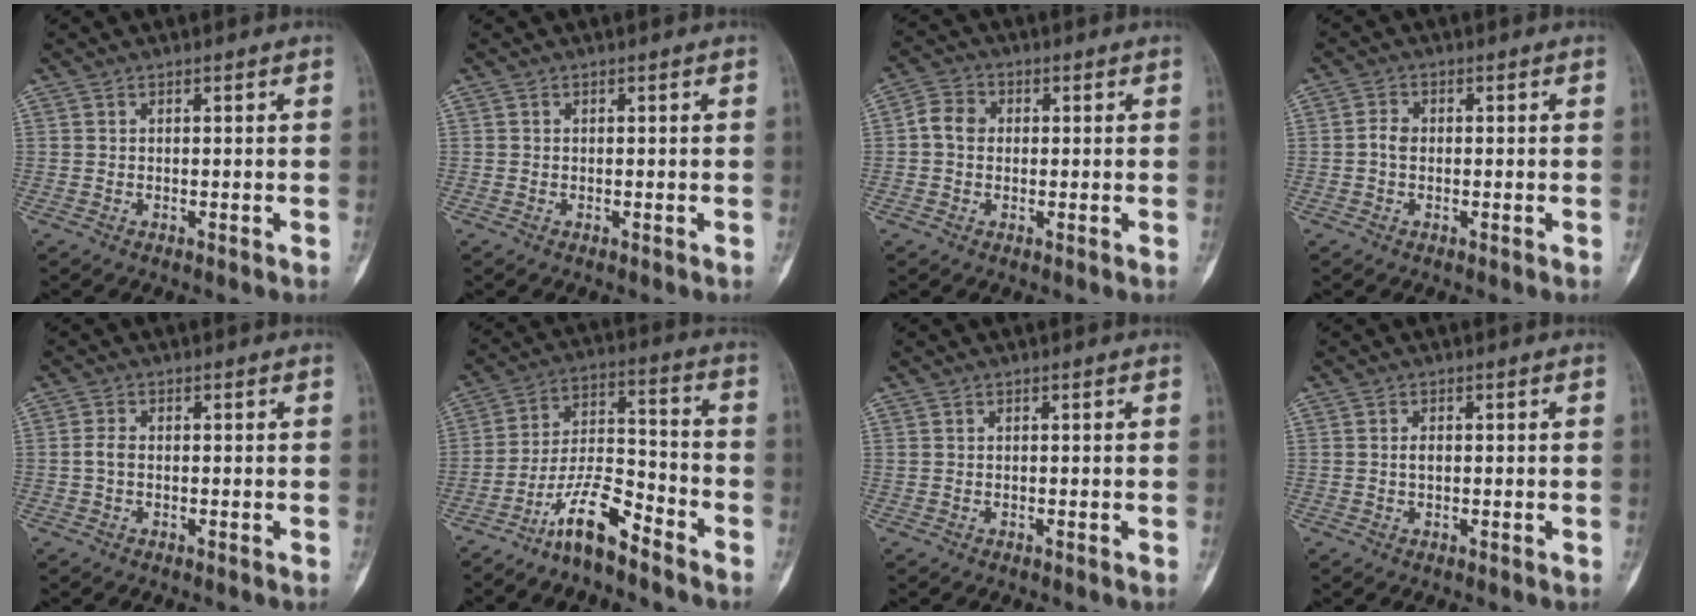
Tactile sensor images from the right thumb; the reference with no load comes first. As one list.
[{"total": 0.0}, {"total": 4.6, "force": [0.1, 3.8, 2.5], "torque": [-0.038, 0.012, -0.007]}, {"total": 2.2, "force": [-0.2, 1.6, 1.4], "torque": [-0.023, 0.006, -0.007]}, {"total": 1.8, "force": [-0.3, 1.1, 1.4], "torque": [-0.031, 0.003, -0.009]}, {"total": 10.6, "force": [-7.9, 2.8, 6.4], "torque": [-0.121, 0.076, -0.152]}, {"total": 0.0}, {"total": 1.3, "force": [0.0, 0.7, 1.0], "torque": [-0.017, 0.002, -0.001]}]